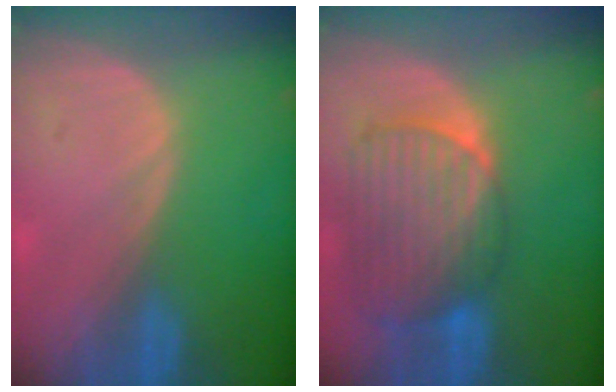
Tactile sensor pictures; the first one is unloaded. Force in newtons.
{"total": 10.4, "press": 8.9, "slide": 5.5}